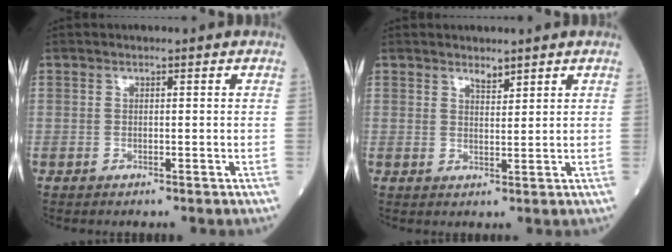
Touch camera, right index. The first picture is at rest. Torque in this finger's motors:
{"motor_torque": [0.01, -0.03, 0.00, 0.02]}